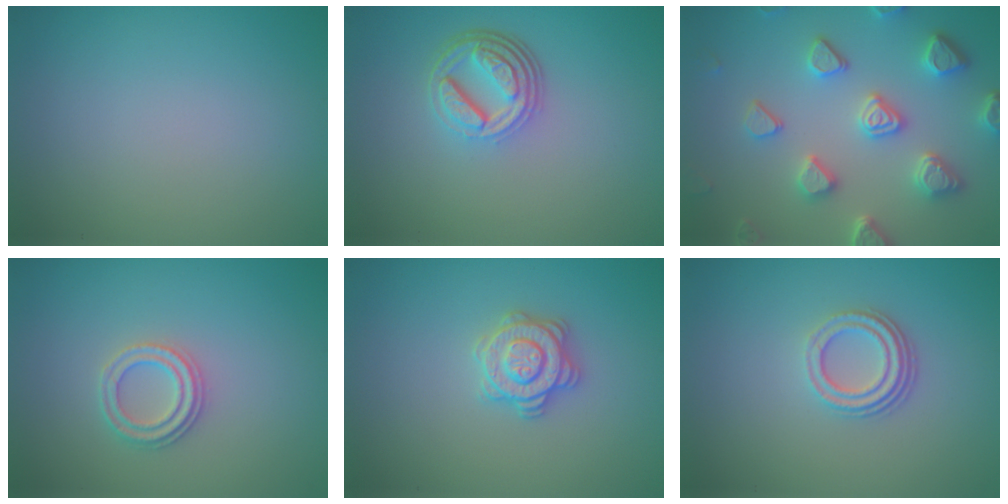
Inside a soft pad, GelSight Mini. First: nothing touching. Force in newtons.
{"total": 4.7, "press": 3.4, "slide": 3.2}
{"total": 5.4, "press": 4.9, "slide": 2.4}
{"total": 2.2, "press": 2.1, "slide": 0.6}
{"total": 2.8, "press": 2.8, "slide": 0.2}
{"total": 3.2, "press": 2.4, "slide": 2.2}